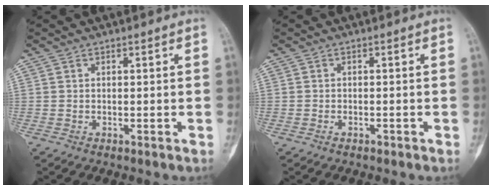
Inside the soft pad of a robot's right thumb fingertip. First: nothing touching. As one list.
[{"total": 1.2, "force": [-0.9, 0.7, 0.4], "torque": [-0.003, 0.008, -0.014]}]